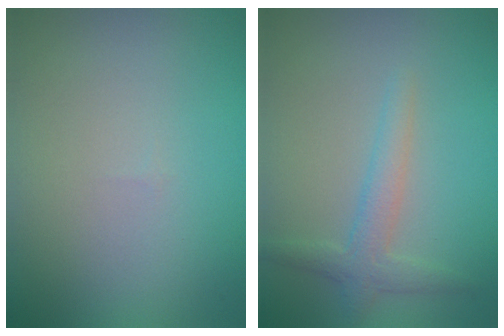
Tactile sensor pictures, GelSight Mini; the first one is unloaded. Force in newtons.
{"total": 2.3, "press": 2.3, "slide": 0.1}